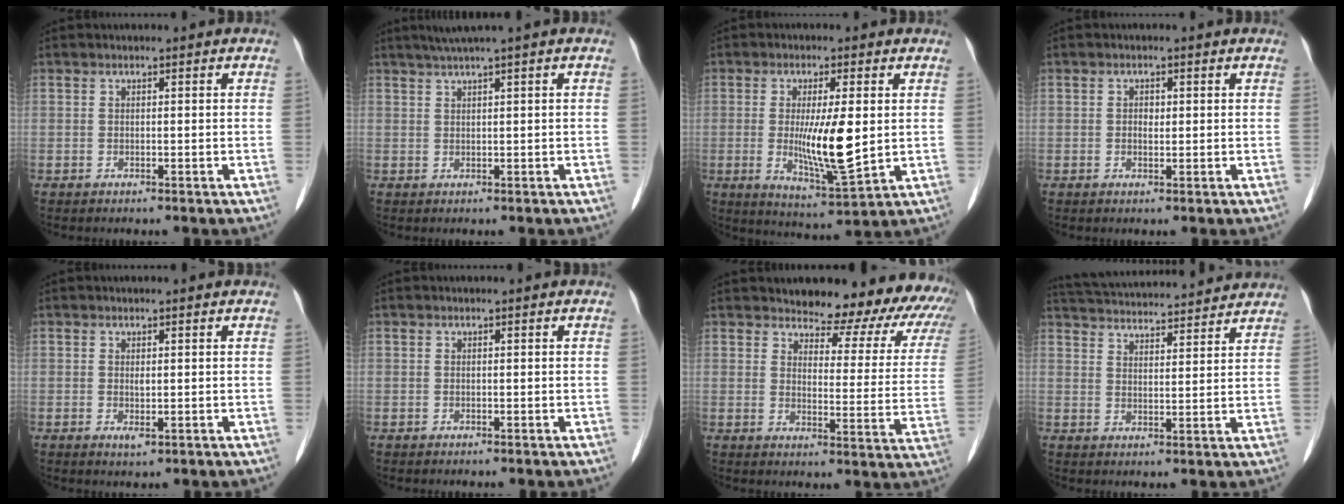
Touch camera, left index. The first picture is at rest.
{"total": 2.8, "force": [1.9, -0.8, 1.9], "torque": [-0.041, 0.008, 0.042]}
{"total": 9.4, "force": [0.2, 1.6, 9.3], "torque": [-0.166, -0.021, 0.007]}
{"total": 1.2, "force": [0.2, 0.8, 0.9], "torque": [-0.016, 0.001, 0.003]}
{"total": 1.5, "force": [0.2, 0.5, 1.4], "torque": [-0.028, -0.004, 0.009]}
{"total": 0.0}
{"total": 18.4, "force": [16.6, 4.9, 6.4], "torque": [-0.047, -0.059, 0.173]}
{"total": 20.5, "force": [19.2, 3.1, 6.6], "torque": [-0.121, 0.036, 0.272]}